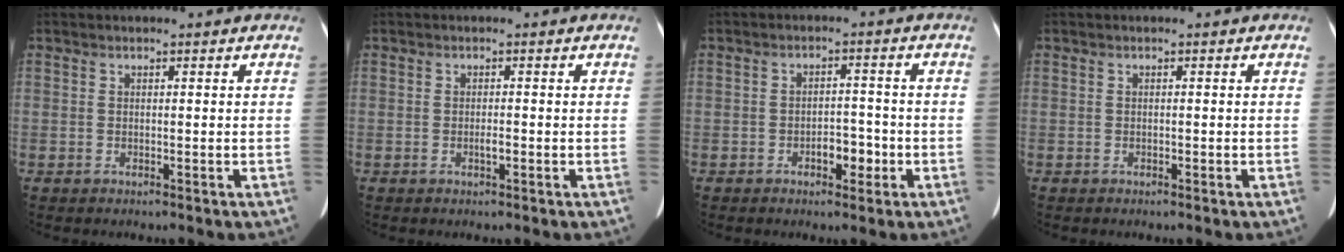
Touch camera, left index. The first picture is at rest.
{"total": 1.0, "force": [-0.5, 0.2, 0.9], "torque": [-0.018, 0.000, -0.007]}
{"total": 3.8, "force": [-1.7, 1.9, 2.7], "torque": [-0.036, 0.008, -0.023]}
{"total": 0.0}